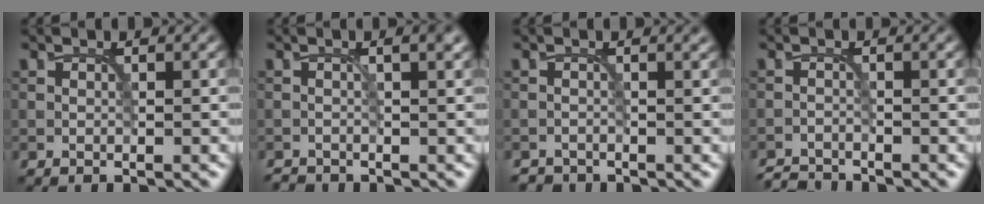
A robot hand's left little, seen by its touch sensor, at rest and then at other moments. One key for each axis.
{"total": 1.8, "fx": -0.7, "fy": 0.6, "fz": 1.5, "tx": -0.021, "ty": -0.002, "tz": -0.017}
{"total": 1.2, "fx": -1.1, "fy": 0.6, "fz": 0.1, "tx": 0.003, "ty": -0.009, "tz": -0.020}
{"total": 2.2, "fx": -2.1, "fy": 0.2, "fz": 0.3, "tx": 0.000, "ty": -0.005, "tz": -0.045}